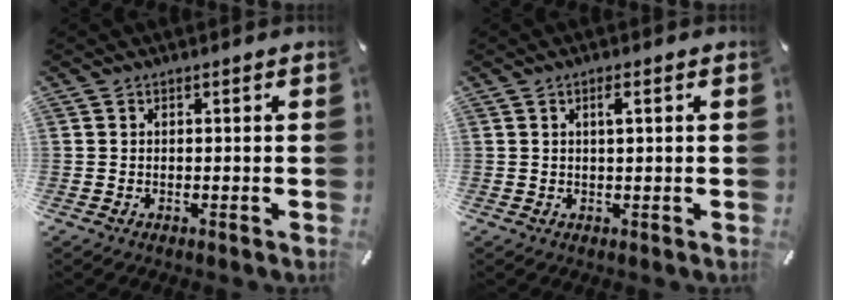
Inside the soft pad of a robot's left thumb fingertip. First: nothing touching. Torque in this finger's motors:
{"motor_torque": [0.07, -0.21, 0.09, 0.07, 0.03]}